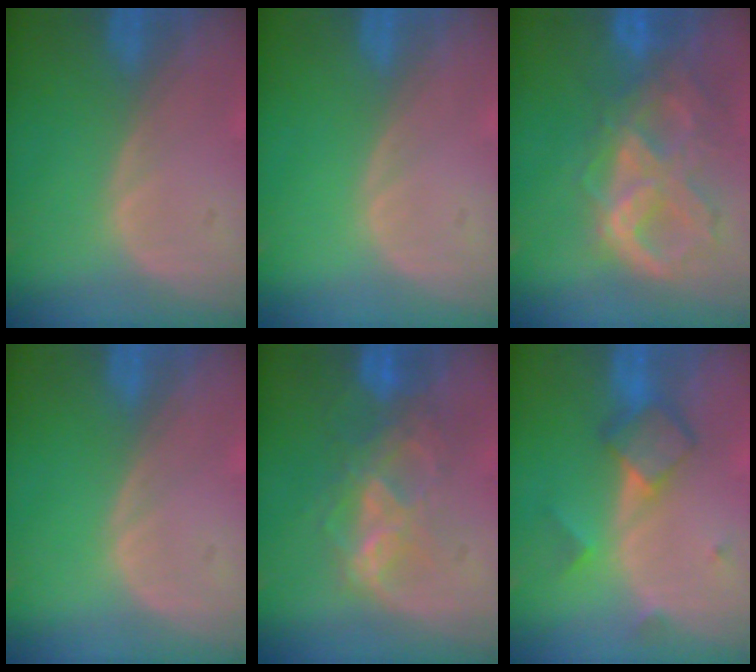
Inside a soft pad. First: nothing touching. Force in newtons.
{"total": 0.0}
{"total": 10.5, "press": 8.8, "slide": 5.7}
{"total": 0.0}
{"total": 6.9, "press": 6.6, "slide": 1.9}
{"total": 5.5, "press": 5.4, "slide": 1.0}